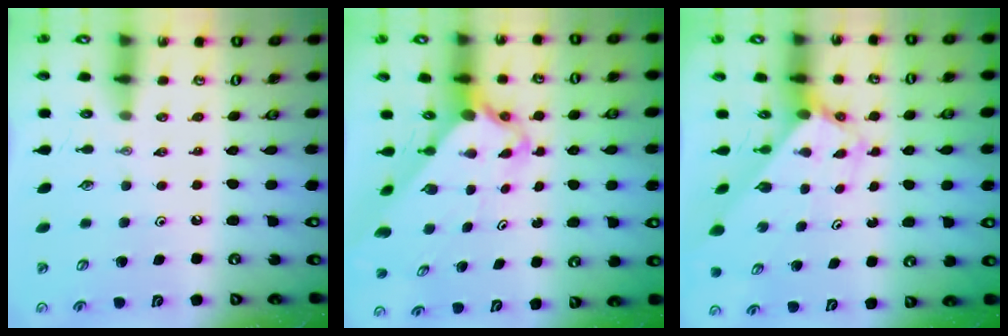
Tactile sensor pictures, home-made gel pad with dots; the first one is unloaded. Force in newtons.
{"total": 3.9, "press": 3.9, "slide": 0.3}
{"total": 2.5, "press": 2.5, "slide": 0.2}